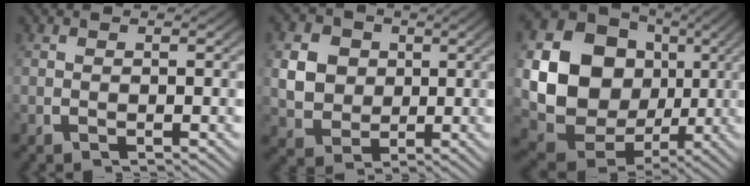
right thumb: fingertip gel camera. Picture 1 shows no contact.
{"total": 6.9, "force": [0.3, 6.0, 3.5], "torque": [-0.085, -0.027, 0.014]}
{"total": 16.6, "force": [0.1, 12.9, 10.4], "torque": [-0.243, -0.043, 0.016]}